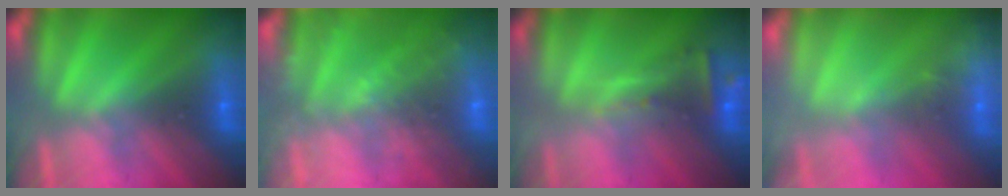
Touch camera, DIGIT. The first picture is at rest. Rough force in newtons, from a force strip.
{"total": 7.9}
{"total": 2.5}
{"total": 2.2}